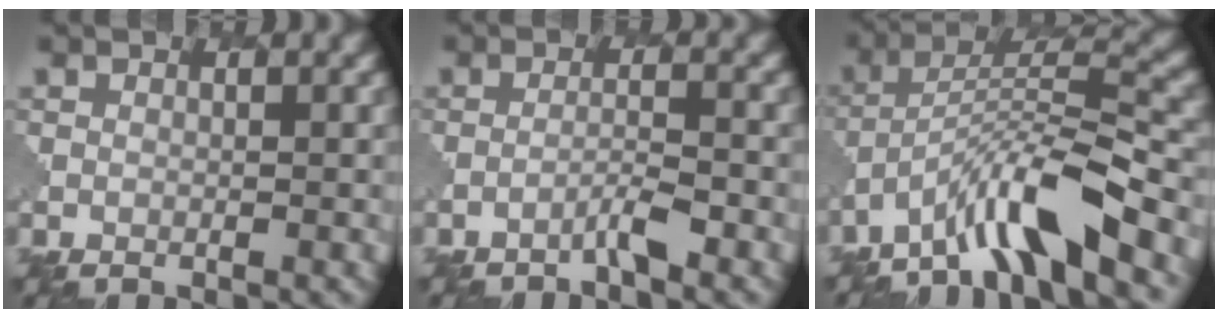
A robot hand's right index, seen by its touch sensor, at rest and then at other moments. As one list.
[{"total": 1.4, "force": [-1.1, -0.1, 0.9], "torque": [-0.010, 0.006, -0.027]}, {"total": 8.8, "force": [-5.8, 1.7, 6.4], "torque": [-0.105, 0.014, -0.110]}]